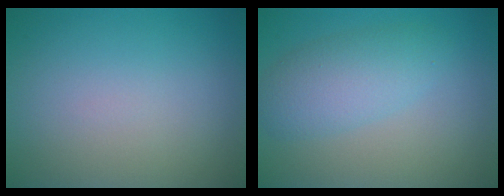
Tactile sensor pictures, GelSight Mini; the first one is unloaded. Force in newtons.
{"total": 3.8, "press": 3.8, "slide": 0.1}